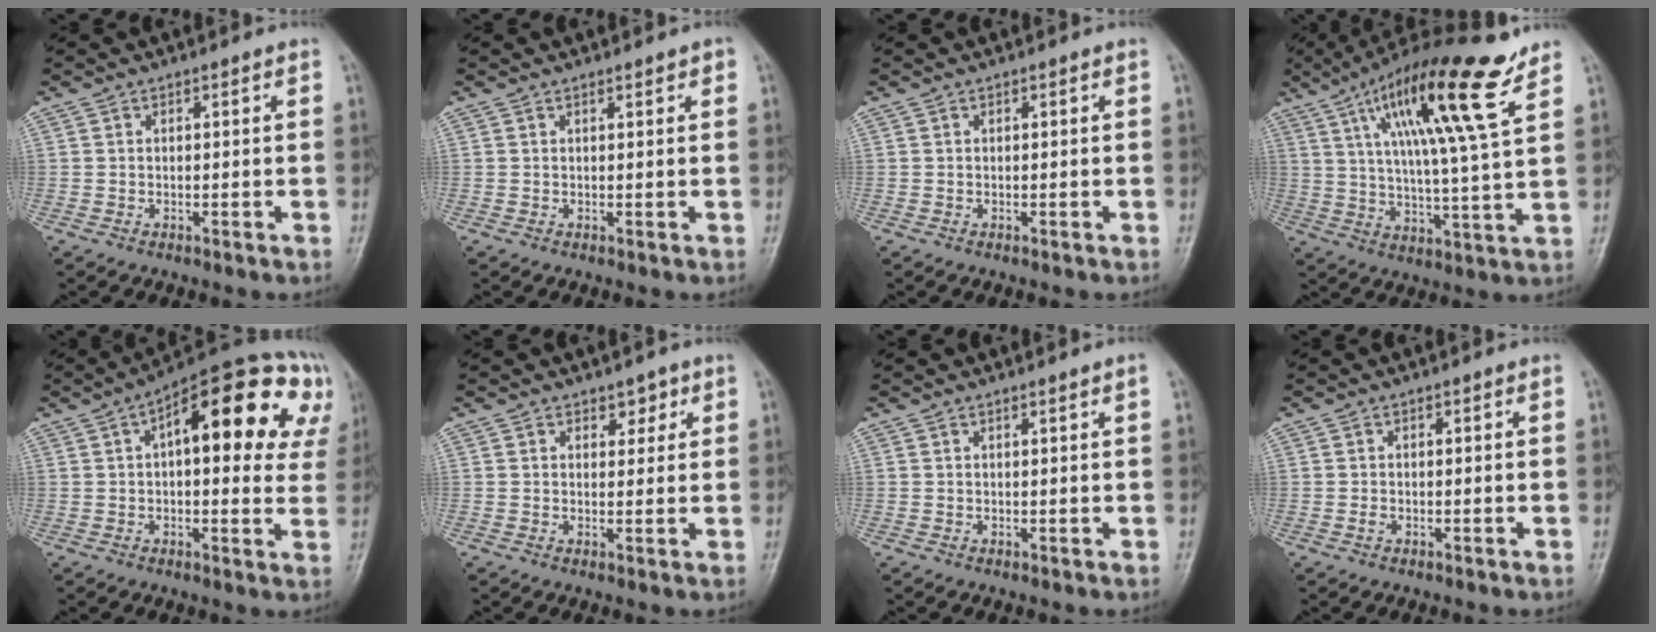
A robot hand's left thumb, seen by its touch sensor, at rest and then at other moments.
{"total": 1.1, "force": [0.7, 0.4, 0.7], "torque": [-0.006, -0.001, 0.009]}
{"total": 0.0}
{"total": 18.8, "force": [10.3, 2.4, 15.5], "torque": [-0.253, -0.033, 0.172]}
{"total": 21.9, "force": [7.1, 9.9, 18.2], "torque": [-0.203, 0.026, 0.083]}
{"total": 3.0, "force": [1.7, 2.1, 1.3], "torque": [0.009, -0.008, 0.022]}
{"total": 0.8, "force": [0.5, -0.1, 0.6], "torque": [-0.011, -0.003, 0.010]}
{"total": 0.8, "force": [-0.3, 0.6, 0.4], "torque": [-0.005, 0.001, -0.006]}